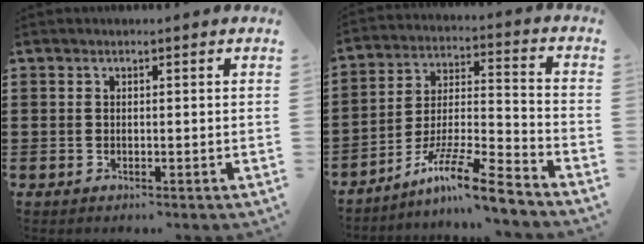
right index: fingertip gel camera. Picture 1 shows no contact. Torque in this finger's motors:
{"motor_torque": [0.92, 0.85, 0.03, 0.03]}